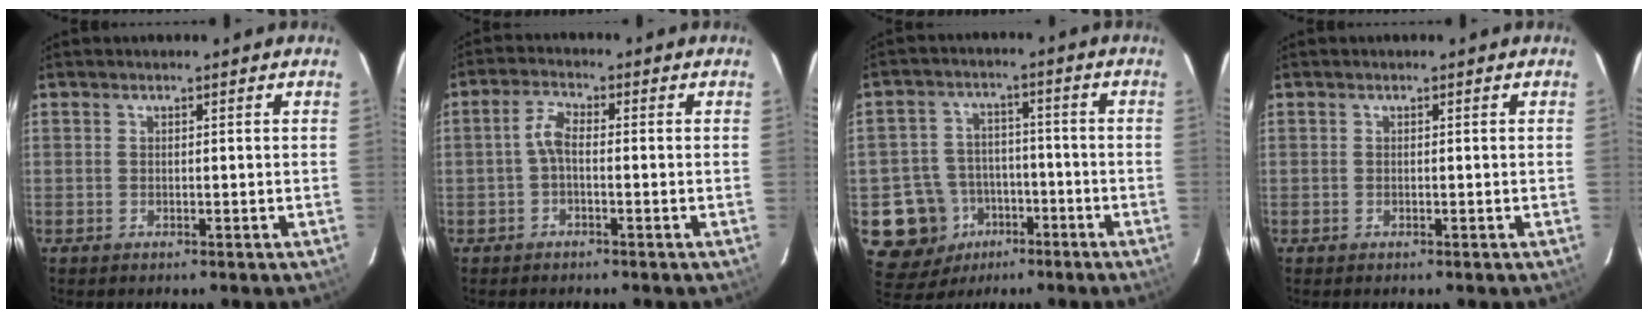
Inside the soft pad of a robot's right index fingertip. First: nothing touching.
{"total": 3.0, "force": [-0.8, 1.2, 2.6], "torque": [-0.059, 0.011, -0.020]}
{"total": 11.7, "force": [-4.8, 10.4, 2.1], "torque": [-0.078, 0.031, -0.060]}
{"total": 0.0}